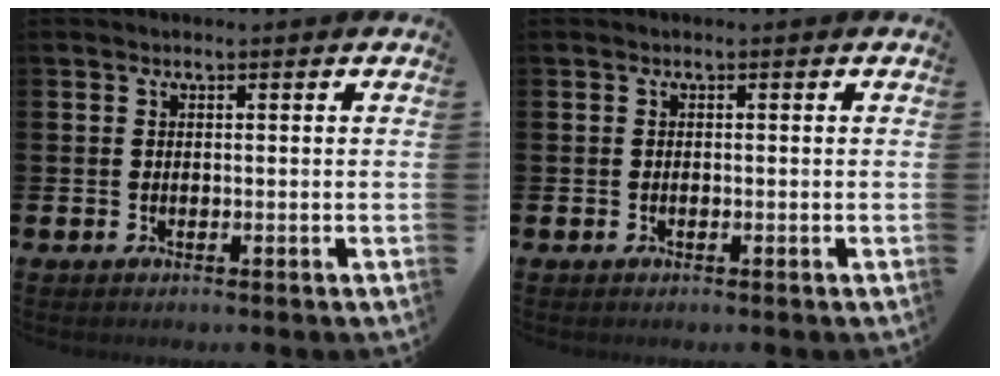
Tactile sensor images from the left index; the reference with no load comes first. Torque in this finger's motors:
{"motor_torque": [-0.13, 0.06, -0.05, -0.01]}